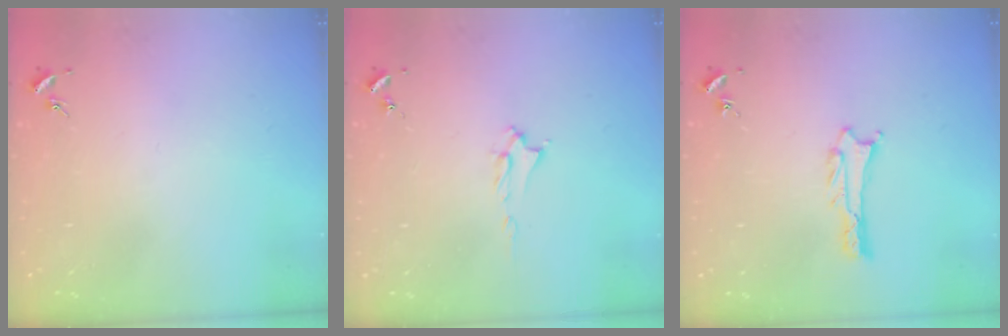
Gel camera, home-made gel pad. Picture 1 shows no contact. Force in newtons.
{"total": 1.6, "press": 1.6, "slide": 0.2}
{"total": 1.1, "press": 1.1, "slide": 0.1}